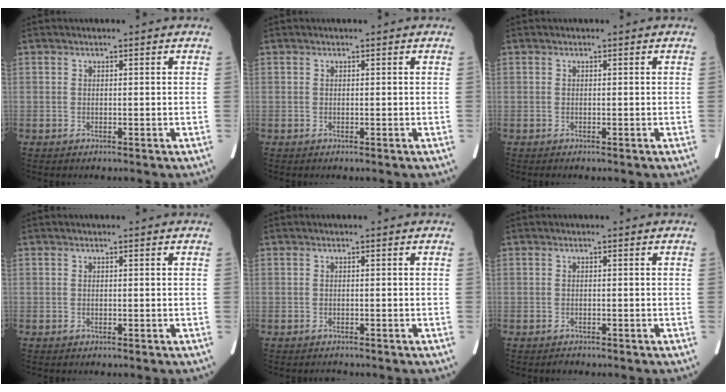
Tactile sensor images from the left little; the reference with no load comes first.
{"total": 0.0}
{"total": 0.0}
{"total": 0.0}
{"total": 0.7, "force": [-0.7, 0.2, 0.0], "torque": [-0.005, -0.002, -0.008]}
{"total": 0.6, "force": [-0.6, 0.2, 0.0], "torque": [-0.003, -0.001, -0.008]}